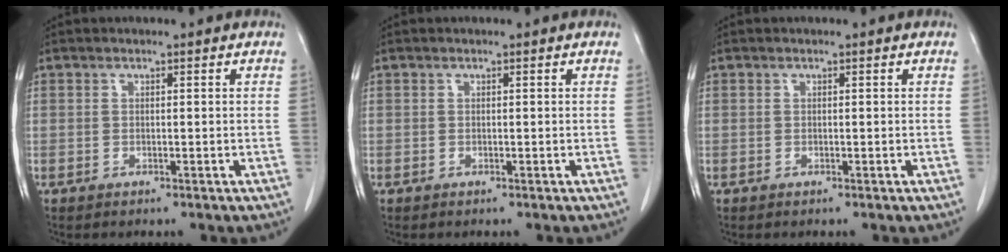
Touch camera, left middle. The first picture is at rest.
{"total": 0.0}
{"total": 0.0}